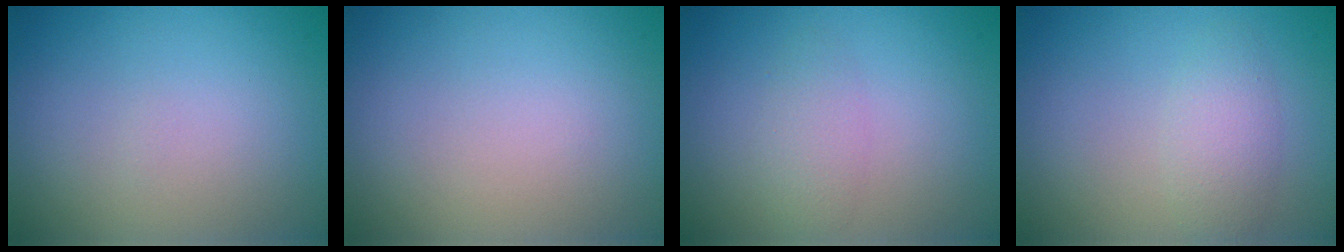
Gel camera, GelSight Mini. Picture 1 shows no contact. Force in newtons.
{"total": 0.0}
{"total": 1.9, "press": 1.9, "slide": 0.1}
{"total": 2.2, "press": 2.2, "slide": 0.1}